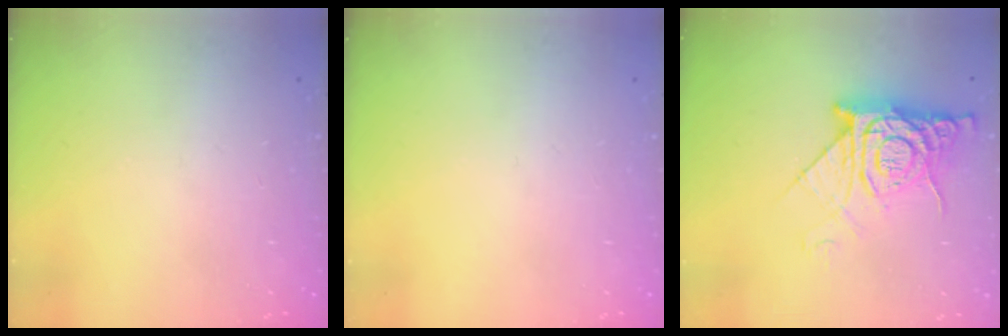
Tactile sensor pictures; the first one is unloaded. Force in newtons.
{"total": 0.0}
{"total": 13.7, "press": 13.6, "slide": 1.5}